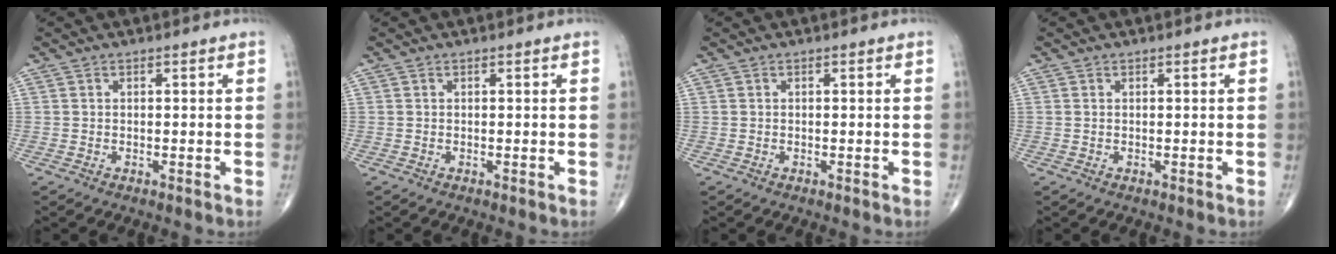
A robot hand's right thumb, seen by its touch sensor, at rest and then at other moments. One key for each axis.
{"total": 0.0}
{"total": 0.0}
{"total": 0.0}